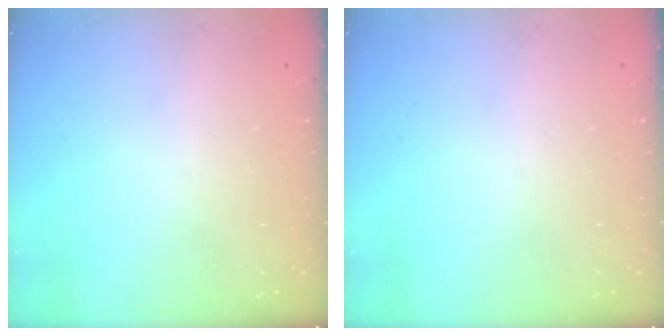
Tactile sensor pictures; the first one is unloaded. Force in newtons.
{"total": 0.0}